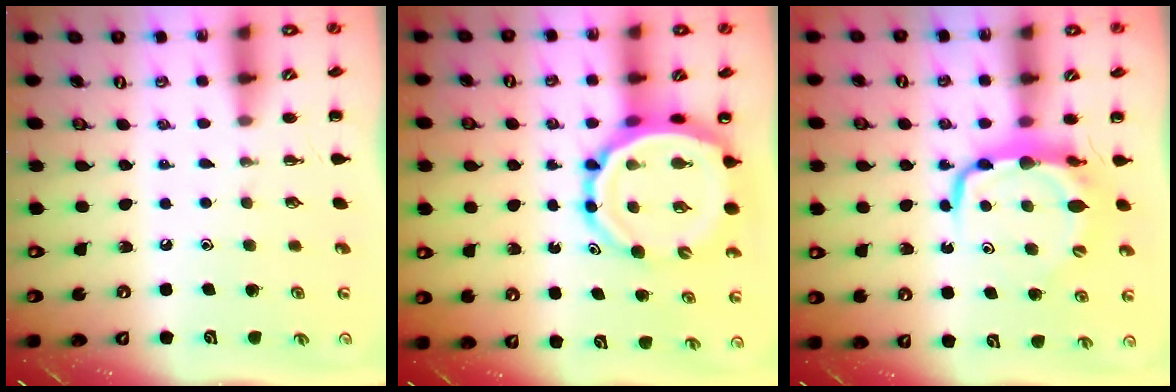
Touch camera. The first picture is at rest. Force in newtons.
{"total": 13.7, "press": 13.1, "slide": 4.1}
{"total": 7.8, "press": 7.7, "slide": 1.3}